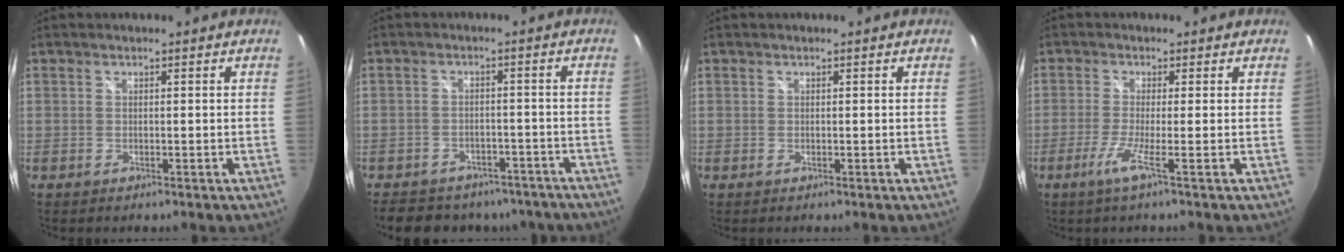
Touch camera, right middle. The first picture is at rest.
{"total": 17.1, "force": [-13.8, 8.1, 6.1], "torque": [-0.136, 0.014, -0.168]}
{"total": 0.0}
{"total": 3.7, "force": [-1.7, -1.3, 2.9], "torque": [-0.080, -0.012, -0.038]}